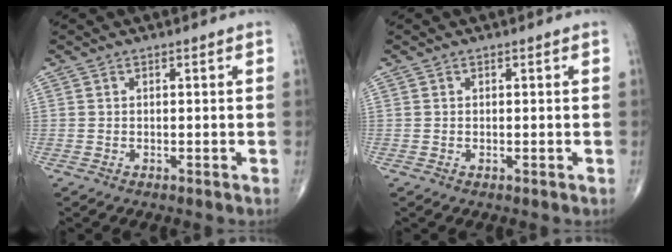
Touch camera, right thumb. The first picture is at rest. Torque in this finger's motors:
{"motor_torque": [-0.15, -0.03, -0.29, -0.25, -0.04]}